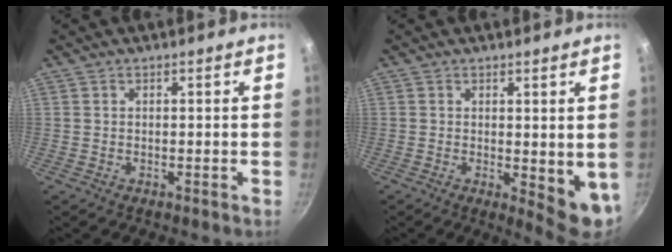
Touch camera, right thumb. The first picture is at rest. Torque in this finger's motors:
{"motor_torque": [-0.22, 0.62, 0.04, -0.08, 0.04]}